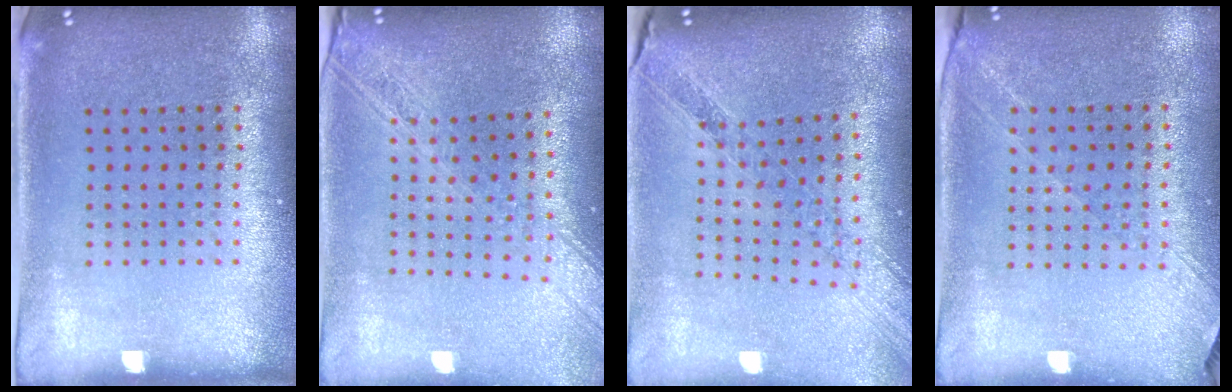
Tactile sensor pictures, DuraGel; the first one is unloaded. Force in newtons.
{"total": 2.2, "press": 1.9, "slide": 1.2}
{"total": 1.2, "press": 1.1, "slide": 0.3}
{"total": 1.3, "press": 1.2, "slide": 0.4}